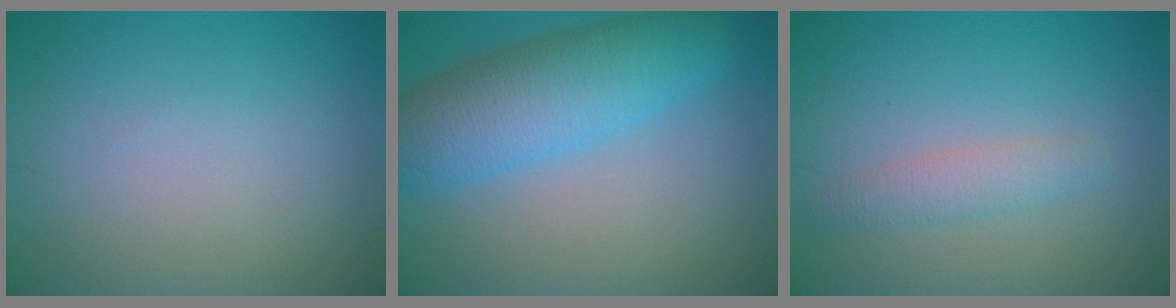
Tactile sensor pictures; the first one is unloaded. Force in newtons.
{"total": 7.9, "press": 7.9, "slide": 0.2}
{"total": 2.1, "press": 2.1, "slide": 0.1}